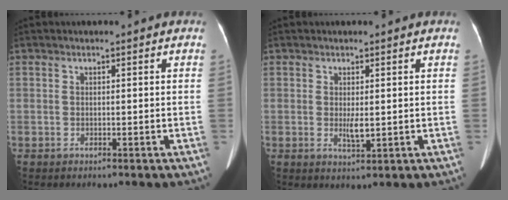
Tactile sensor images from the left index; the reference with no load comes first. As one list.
[{"total": 2.0, "force": [0.1, 0.5, 2.0], "torque": [-0.040, -0.007, 0.008]}]